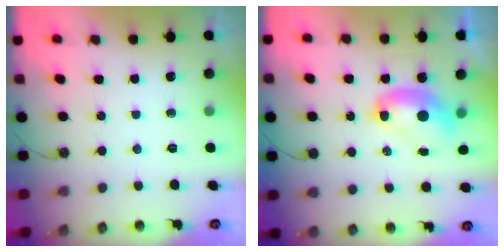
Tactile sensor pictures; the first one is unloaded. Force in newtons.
{"total": 2.7, "press": 2.7, "slide": 0.1}